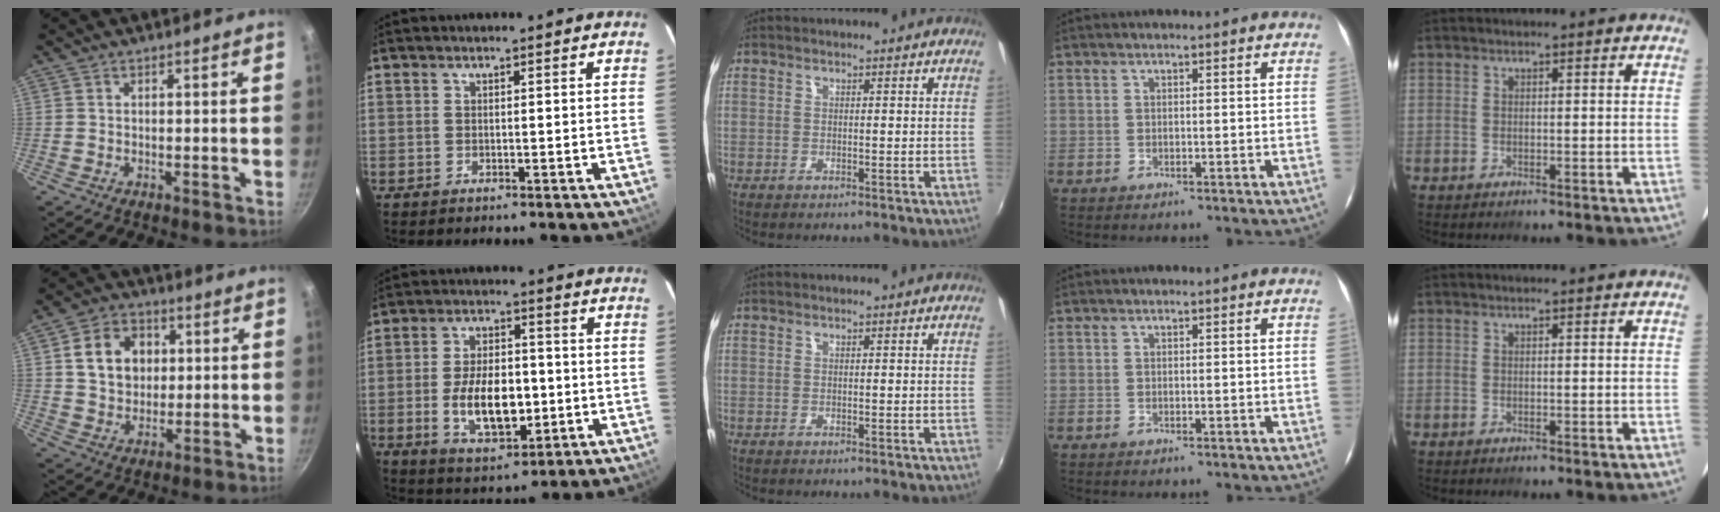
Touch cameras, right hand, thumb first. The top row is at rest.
{"thumb": {"total": 11.3, "force": [2.5, 9.0, 6.3], "torque": [-0.081, 0.006, 0.038]}, "index": {"total": 12.4, "force": [-2.3, 6.3, 10.5], "torque": [-0.198, 0.001, -0.028]}}